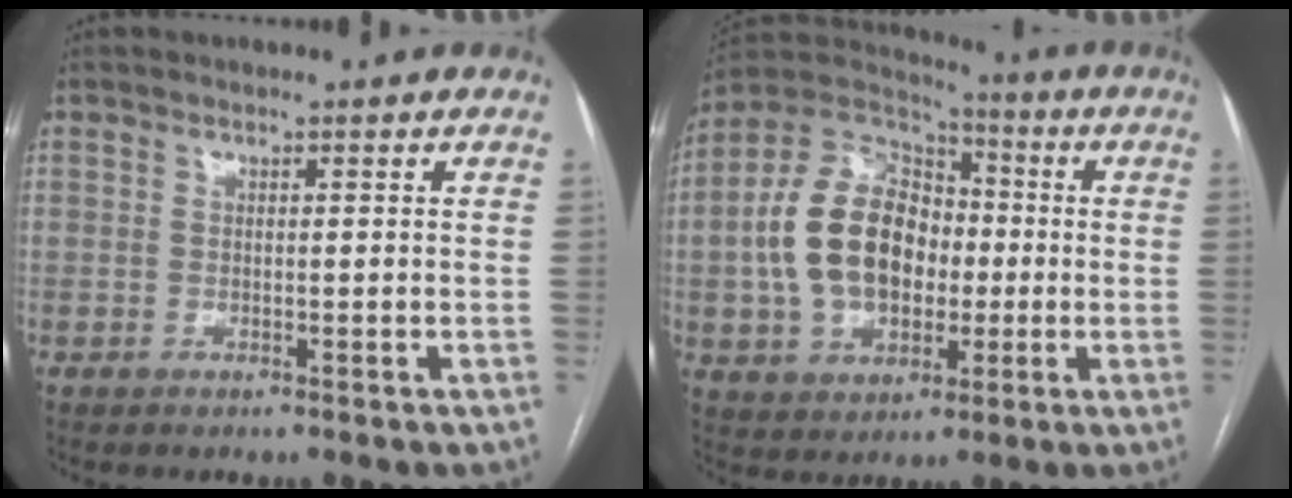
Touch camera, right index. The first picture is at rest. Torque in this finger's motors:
{"motor_torque": [2.11, 0.00, 1.05, 0.21]}